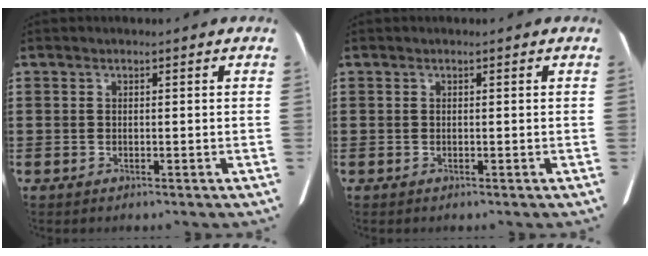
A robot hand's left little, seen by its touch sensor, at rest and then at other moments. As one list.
[{"total": 0.0}]